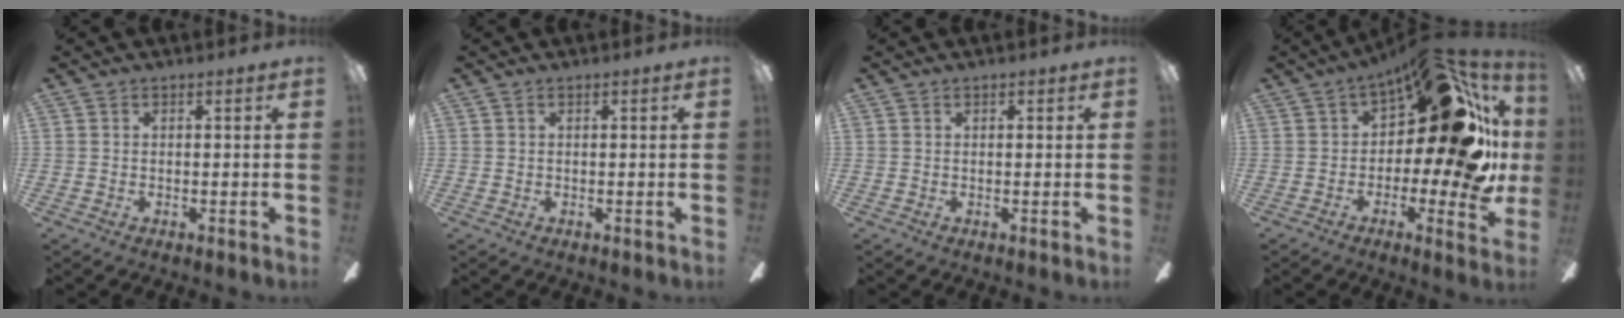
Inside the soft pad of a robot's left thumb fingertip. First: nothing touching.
{"total": 0.0}
{"total": 0.0}
{"total": 21.0, "force": [4.7, 9.1, 18.3], "torque": [-0.246, -0.024, 0.075]}